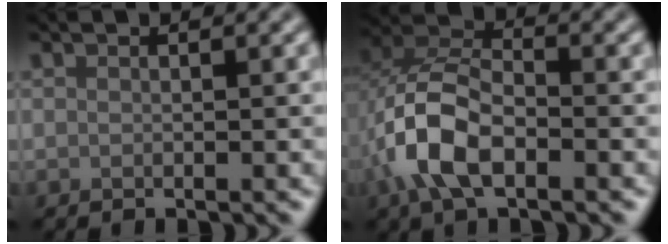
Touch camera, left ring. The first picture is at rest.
{"total": 6.8, "force": [-2.3, 3.7, 5.2], "torque": [-0.111, 0.006, -0.052]}